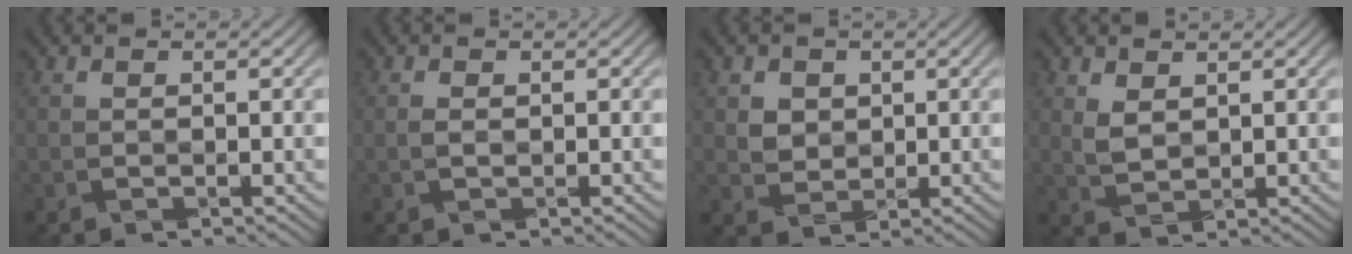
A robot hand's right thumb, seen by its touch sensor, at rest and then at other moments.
{"total": 0.0}
{"total": 2.2, "force": [1.1, 1.9, 0.1], "torque": [-0.014, -0.007, 0.025]}
{"total": 1.9, "force": [1.4, 1.0, 0.8], "torque": [-0.030, -0.007, 0.035]}